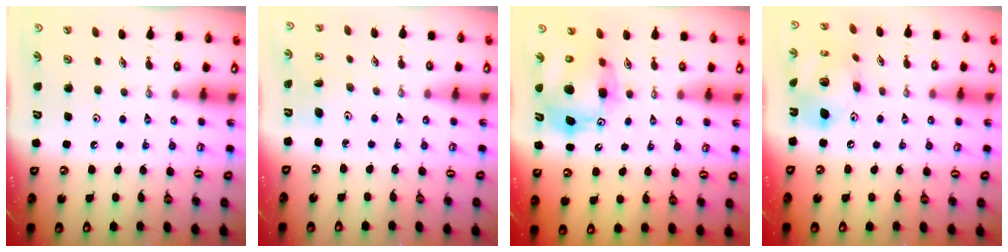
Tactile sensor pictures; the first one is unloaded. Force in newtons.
{"total": 3.6, "press": 3.5, "slide": 0.4}
{"total": 12.6, "press": 12.5, "slide": 1.5}
{"total": 15.2, "press": 15.1, "slide": 1.5}